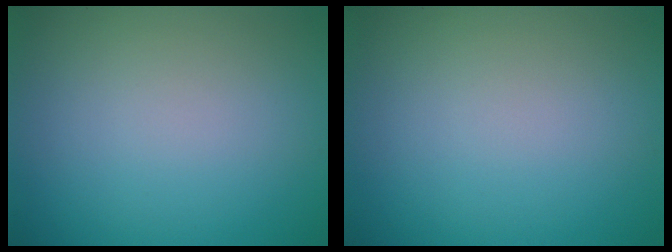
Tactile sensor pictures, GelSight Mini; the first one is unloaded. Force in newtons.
{"total": 0.0}